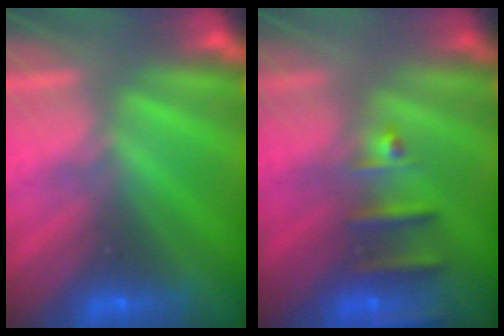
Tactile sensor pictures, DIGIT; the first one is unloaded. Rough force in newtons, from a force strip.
{"total": 2.4}